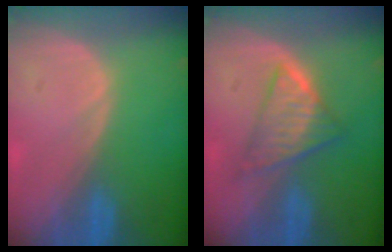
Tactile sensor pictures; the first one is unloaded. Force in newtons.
{"total": 5.9, "press": 5.6, "slide": 2.0}